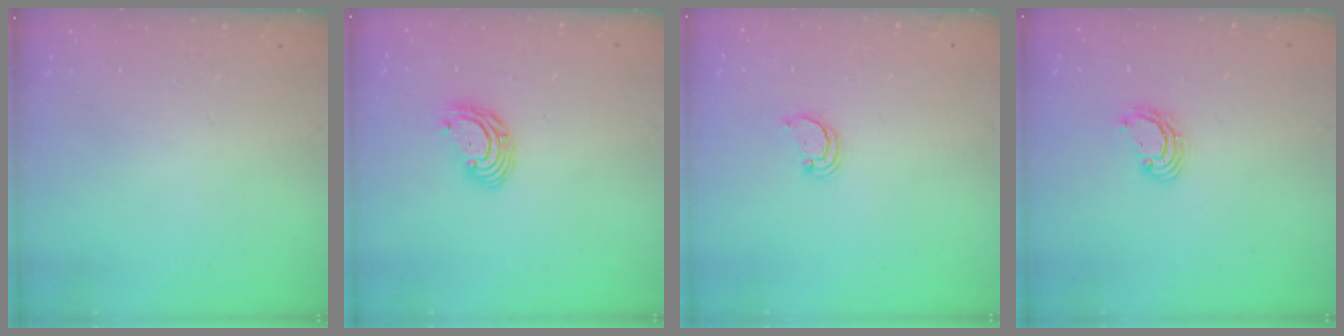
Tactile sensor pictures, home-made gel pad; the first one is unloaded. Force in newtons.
{"total": 6.4, "press": 6.3, "slide": 1.2}
{"total": 2.1, "press": 2.1, "slide": 0.2}
{"total": 3.8, "press": 3.8, "slide": 0.1}